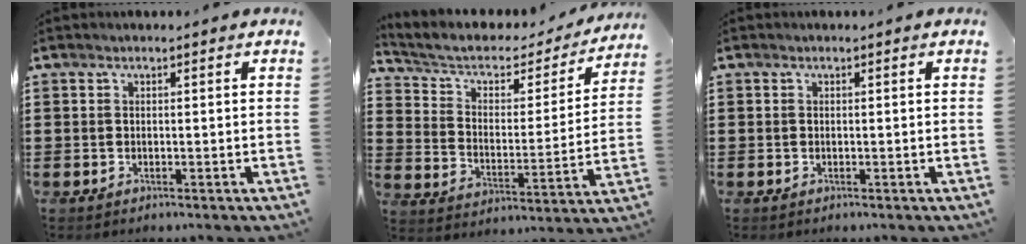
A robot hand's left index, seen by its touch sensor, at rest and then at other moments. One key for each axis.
{"total": 5.0, "fx": 3.4, "fy": 2.8, "fz": 2.4, "tx": -0.068, "ty": -0.020, "tz": 0.052}
{"total": 0.0}